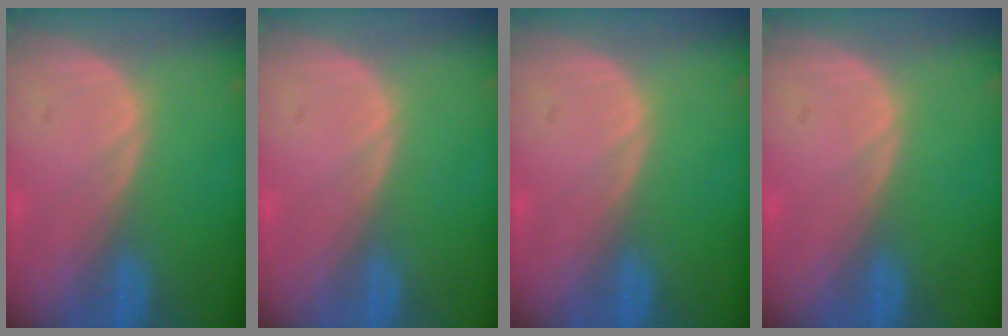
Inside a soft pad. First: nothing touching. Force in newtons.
{"total": 0.0}
{"total": 0.0}
{"total": 0.0}